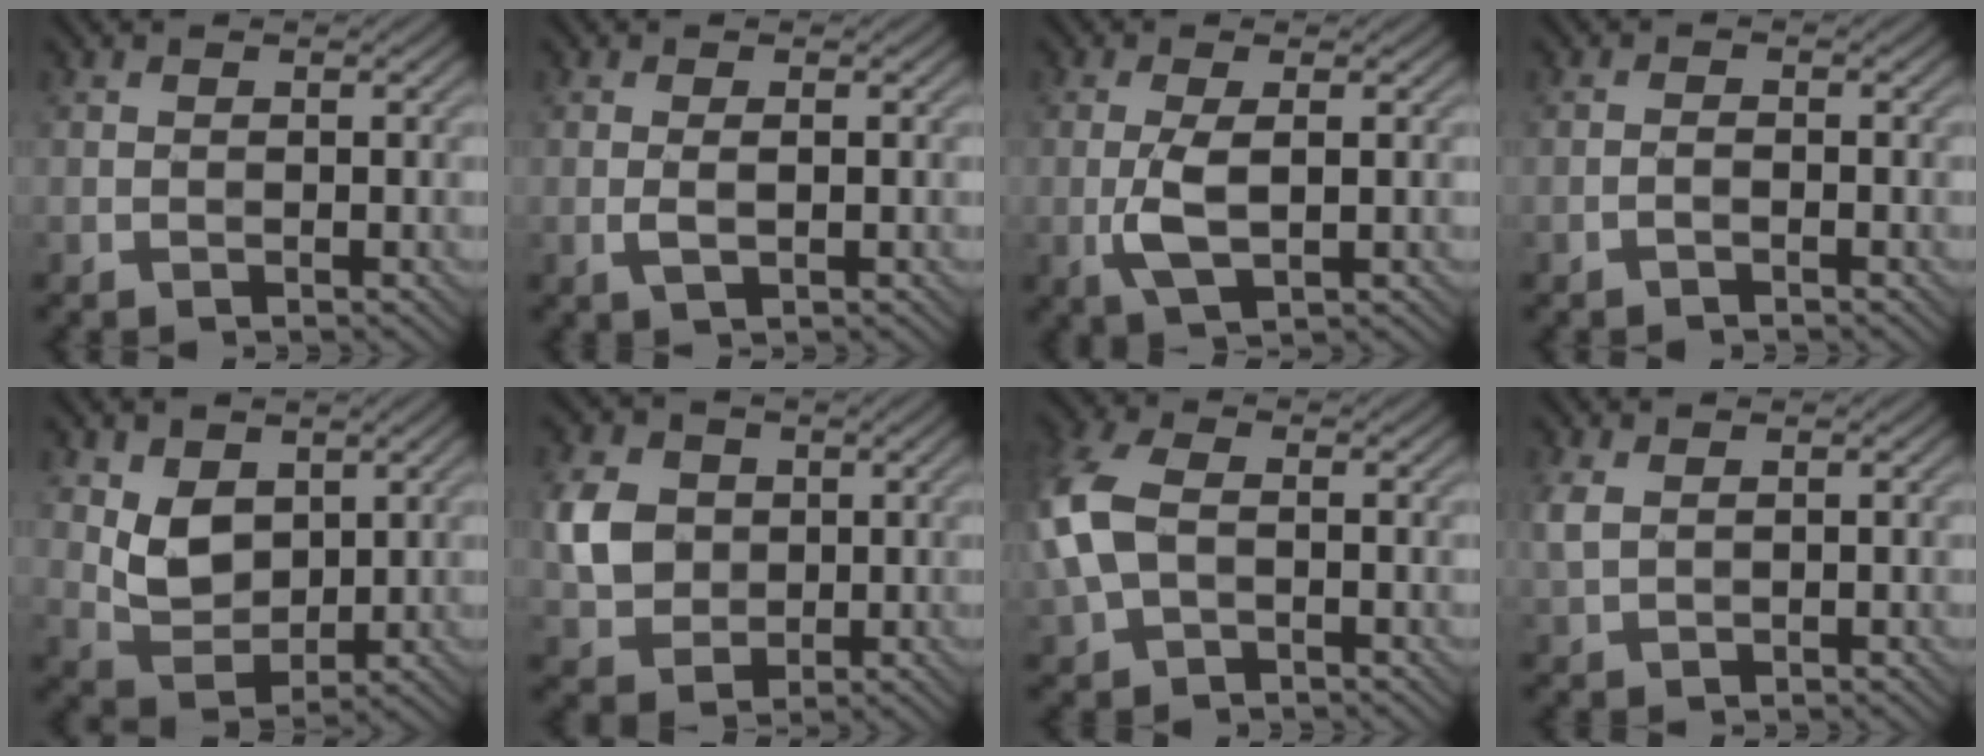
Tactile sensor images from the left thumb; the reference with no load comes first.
{"total": 1.5, "force": [-0.2, 0.4, 1.5], "torque": [-0.030, 0.001, -0.005]}
{"total": 4.2, "force": [-0.5, 1.4, 4.0], "torque": [-0.094, -0.001, -0.011]}
{"total": 0.8, "force": [-0.8, 0.1, 0.3], "torque": [-0.005, 0.004, -0.018]}
{"total": 5.2, "force": [2.1, 3.8, 3.0], "torque": [-0.070, -0.012, 0.047]}
{"total": 6.1, "force": [0.8, 5.4, 2.7], "torque": [-0.073, 0.001, 0.015]}
{"total": 8.2, "force": [-0.2, 5.2, 6.4], "torque": [-0.195, 0.011, -0.011]}
{"total": 2.2, "force": [0.9, 1.2, 1.6], "torque": [-0.052, 0.002, 0.019]}